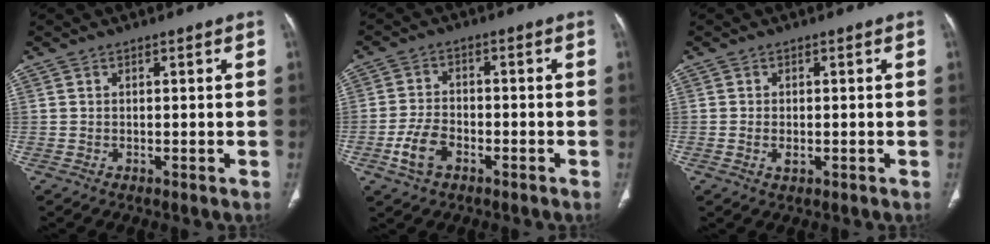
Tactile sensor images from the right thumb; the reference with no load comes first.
{"total": 6.0, "force": [-2.9, 3.5, 4.0], "torque": [-0.083, 0.016, -0.054]}
{"total": 1.7, "force": [-0.5, 0.9, 1.4], "torque": [-0.027, 0.002, -0.007]}